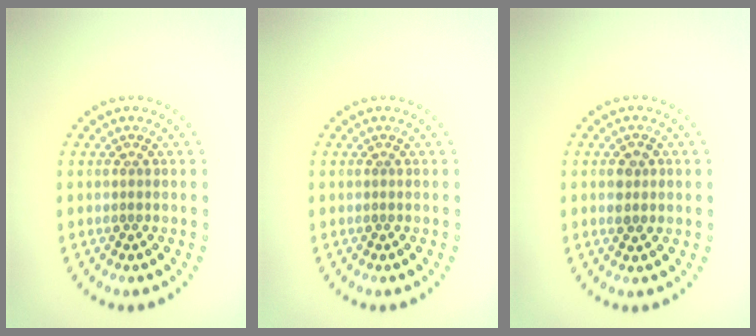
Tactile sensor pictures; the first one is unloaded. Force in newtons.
{"total": 0.0}
{"total": 1.5, "press": 1.5, "slide": 0.2}